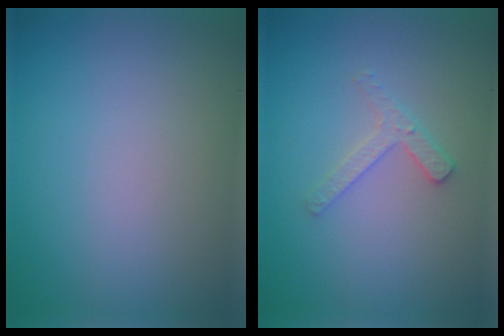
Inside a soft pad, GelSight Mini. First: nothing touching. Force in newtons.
{"total": 1.9, "press": 1.8, "slide": 0.4}